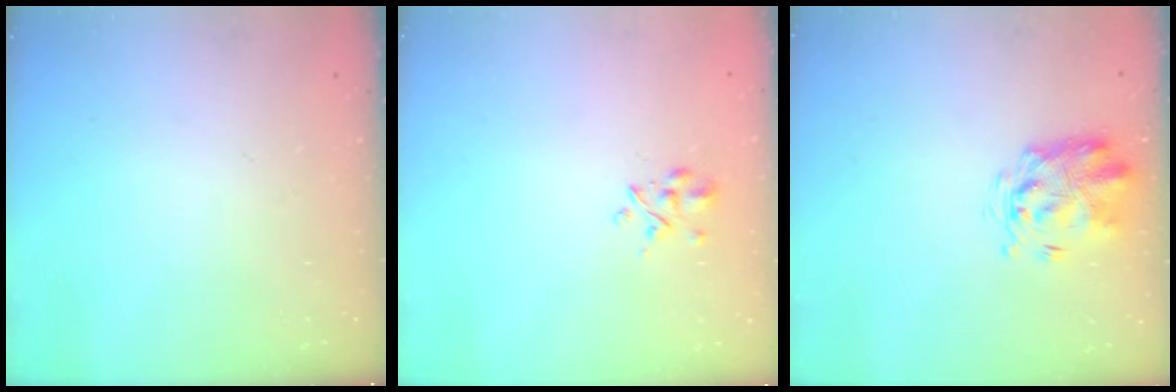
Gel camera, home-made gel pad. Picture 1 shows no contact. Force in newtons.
{"total": 2.6, "press": 2.4, "slide": 1.0}
{"total": 3.0, "press": 2.9, "slide": 0.8}